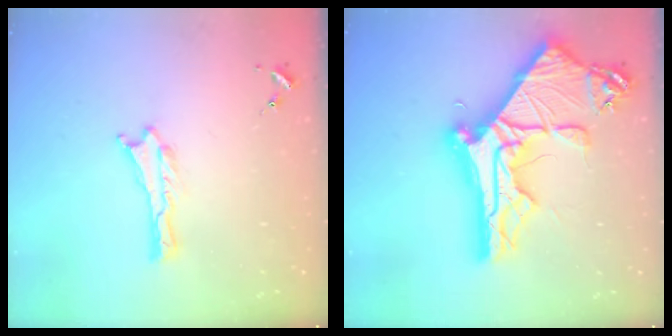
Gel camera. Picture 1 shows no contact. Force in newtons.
{"total": 16.9, "press": 16.8, "slide": 1.7}